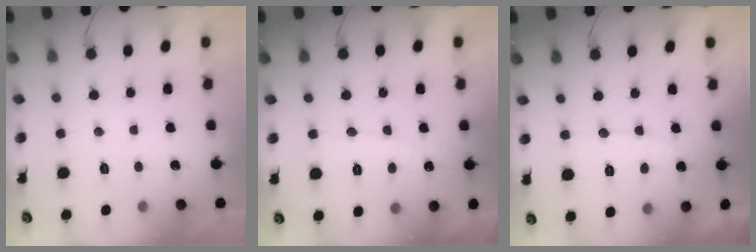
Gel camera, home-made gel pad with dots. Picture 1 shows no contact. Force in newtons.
{"total": 5.7, "press": 5.7, "slide": 0.5}
{"total": 7.2, "press": 7.2, "slide": 0.4}